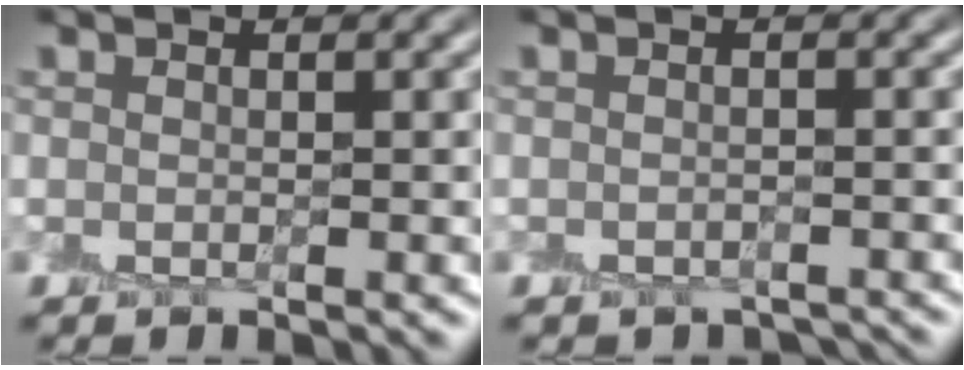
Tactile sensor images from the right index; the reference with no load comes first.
{"total": 1.6, "force": [-1.5, 0.3, -0.1], "torque": [0.007, -0.010, -0.023]}